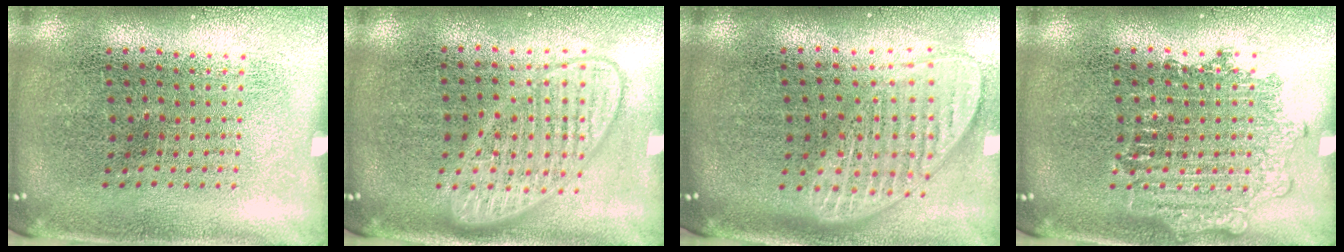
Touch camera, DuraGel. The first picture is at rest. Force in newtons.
{"total": 3.1, "press": 3.0, "slide": 0.4}
{"total": 2.0, "press": 1.5, "slide": 1.2}
{"total": 2.2, "press": 2.2, "slide": 0.5}